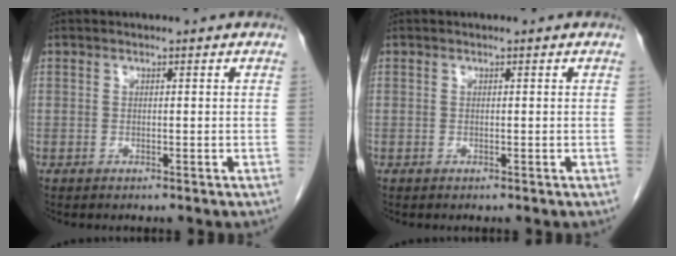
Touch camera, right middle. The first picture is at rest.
{"total": 0.0}